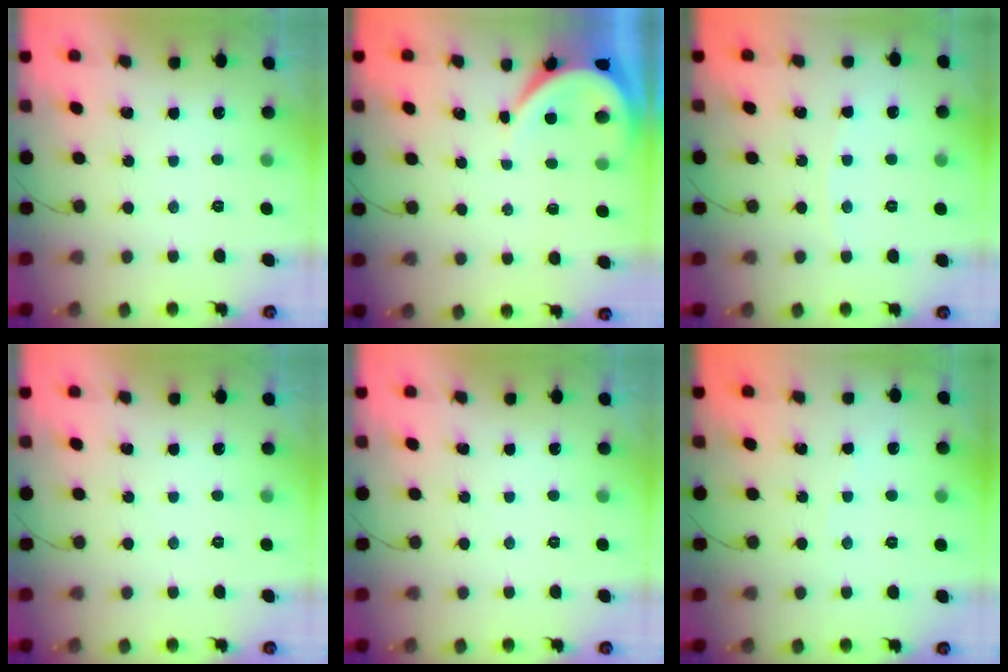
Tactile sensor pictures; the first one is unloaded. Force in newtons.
{"total": 4.1, "press": 4.1, "slide": 0.5}
{"total": 2.7, "press": 2.7, "slide": 0.5}
{"total": 0.0}
{"total": 0.0}
{"total": 1.4, "press": 1.4, "slide": 0.2}